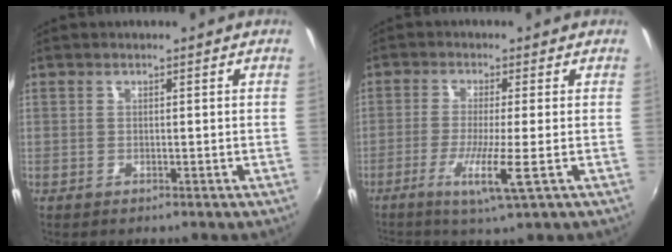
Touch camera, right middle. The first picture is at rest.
{"total": 5.9, "force": [-2.4, -1.1, 5.2], "torque": [-0.118, -0.013, -0.049]}